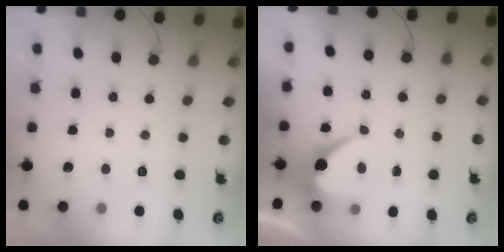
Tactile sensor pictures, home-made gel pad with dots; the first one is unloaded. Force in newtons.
{"total": 7.1, "press": 7.1, "slide": 0.3}